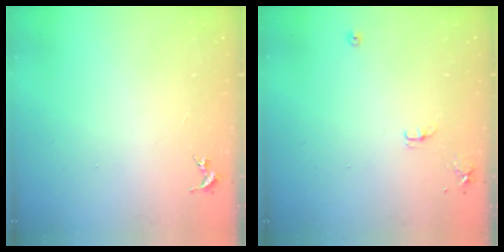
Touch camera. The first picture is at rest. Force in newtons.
{"total": 7.2, "press": 7.2, "slide": 0.8}